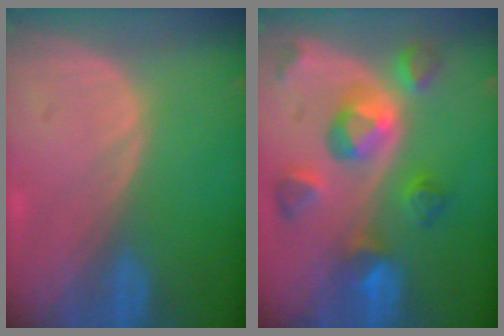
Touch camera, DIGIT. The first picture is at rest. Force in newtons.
{"total": 9.5, "press": 8.7, "slide": 3.9}